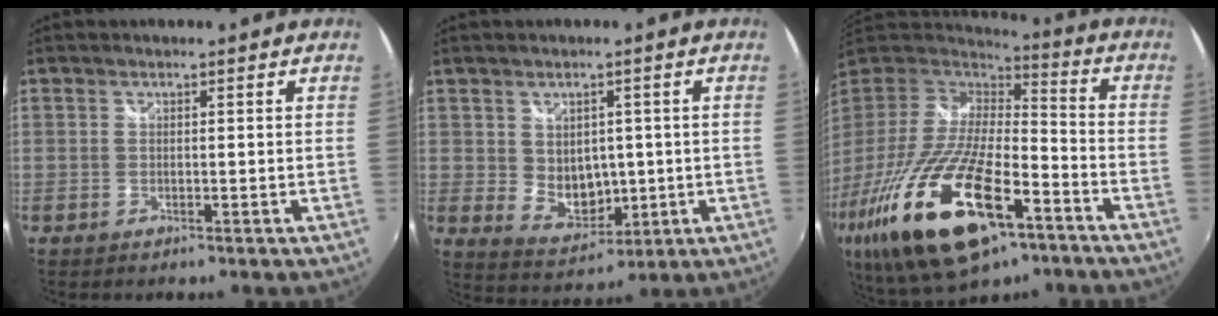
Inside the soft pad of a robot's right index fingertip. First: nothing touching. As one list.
[{"total": 7.1, "force": [0.6, 5.8, 4.0], "torque": [-0.070, -0.008, 0.031]}, {"total": 31.6, "force": [-16.0, 12.2, 24.4], "torque": [-0.498, -0.061, -0.274]}]